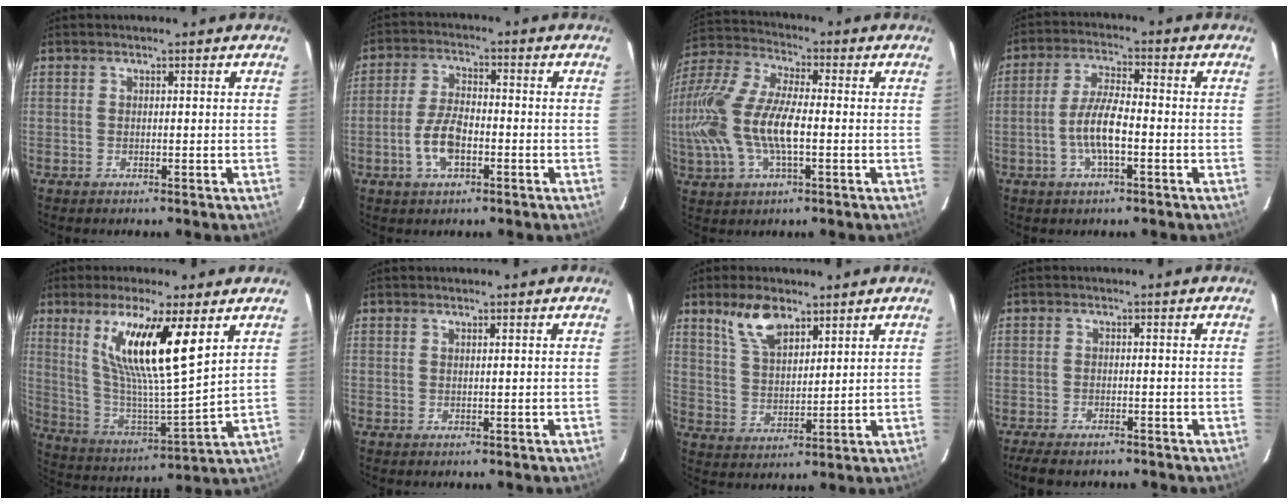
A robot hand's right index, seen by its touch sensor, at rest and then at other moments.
{"total": 6.9, "force": [-2.5, 3.2, 5.6], "torque": [-0.116, 0.007, -0.045]}
{"total": 18.8, "force": [-2.2, 8.1, 16.8], "torque": [-0.359, 0.004, -0.045]}
{"total": 7.2, "force": [-2.1, 1.8, 6.7], "torque": [-0.135, 0.006, -0.041]}
{"total": 17.4, "force": [8.1, 2.0, 15.3], "torque": [-0.269, -0.008, 0.159]}
{"total": 0.6, "force": [0.5, -0.2, 0.3], "torque": [-0.009, -0.005, 0.005]}
{"total": 8.5, "force": [5.7, 3.7, 5.1], "torque": [-0.094, 0.011, 0.115]}
{"total": 6.0, "force": [-5.0, 1.7, 2.9], "torque": [-0.073, -0.021, -0.085]}